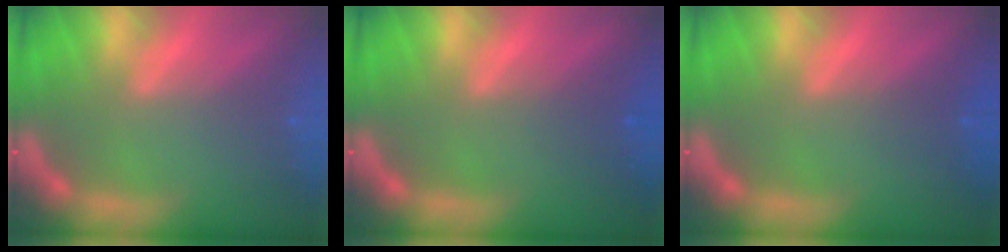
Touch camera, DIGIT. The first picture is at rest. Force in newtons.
{"total": 1.5}
{"total": 1.0}